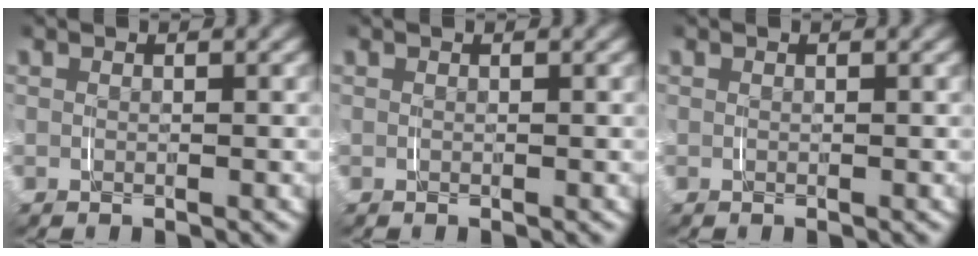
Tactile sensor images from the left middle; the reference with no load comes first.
{"total": 0.0}
{"total": 0.0}